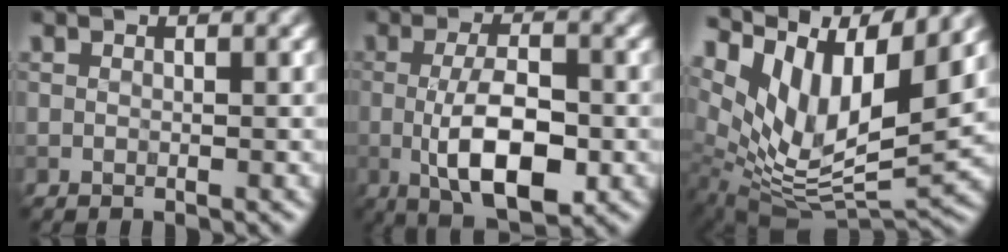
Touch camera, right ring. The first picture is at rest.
{"total": 6.6, "force": [-0.9, 2.4, 6.1], "torque": [-0.106, -0.005, -0.018]}
{"total": 12.1, "force": [6.6, 5.0, 8.8], "torque": [-0.185, 0.013, 0.128]}